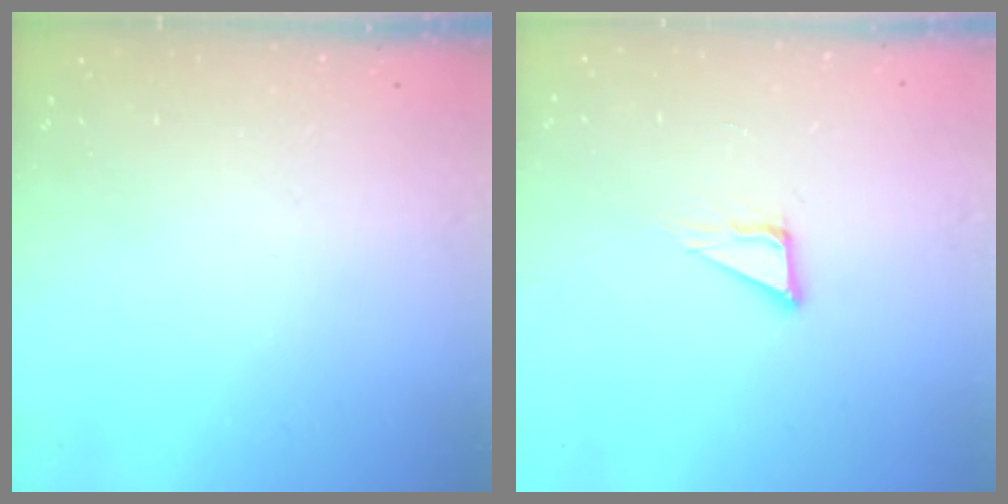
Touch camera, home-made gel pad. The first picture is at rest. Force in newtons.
{"total": 5.0, "press": 5.0, "slide": 0.2}